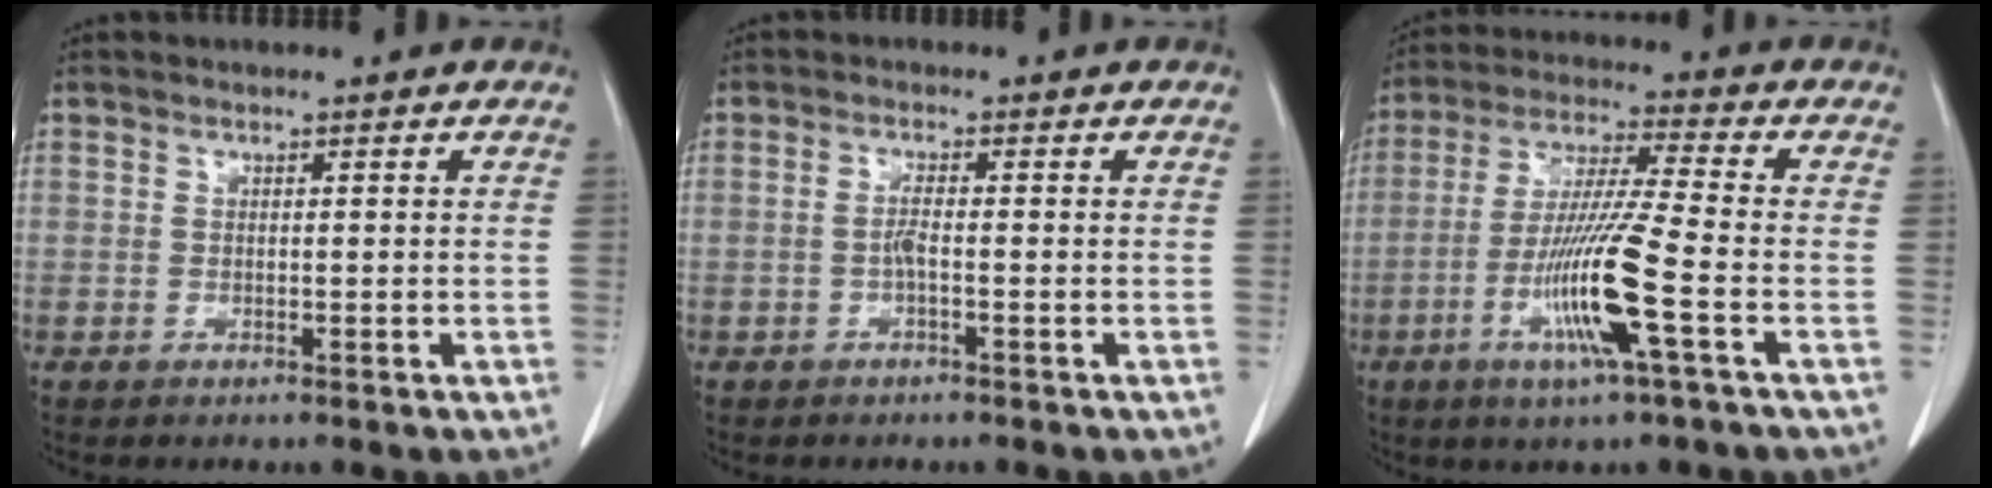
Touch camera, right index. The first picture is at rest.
{"total": 1.7, "force": [-0.5, 0.0, 1.6], "torque": [-0.033, 0.002, -0.012]}
{"total": 13.5, "force": [-4.7, -0.9, 12.7], "torque": [-0.257, -0.019, -0.095]}